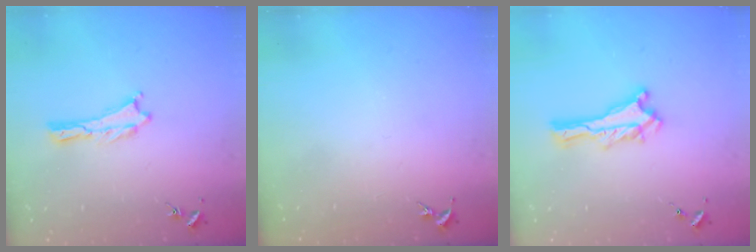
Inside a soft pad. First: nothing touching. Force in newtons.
{"total": 0.0}
{"total": 0.0}